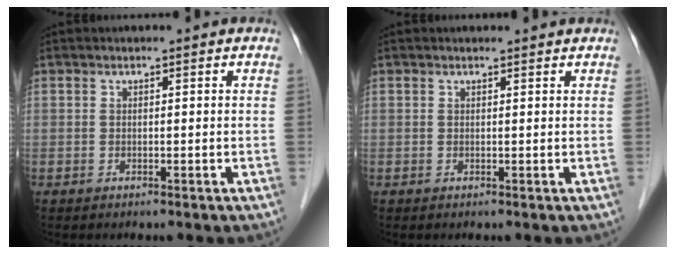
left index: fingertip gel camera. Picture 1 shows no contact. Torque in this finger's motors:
{"motor_torque": [0.18, -0.21, -0.04, 0.00]}